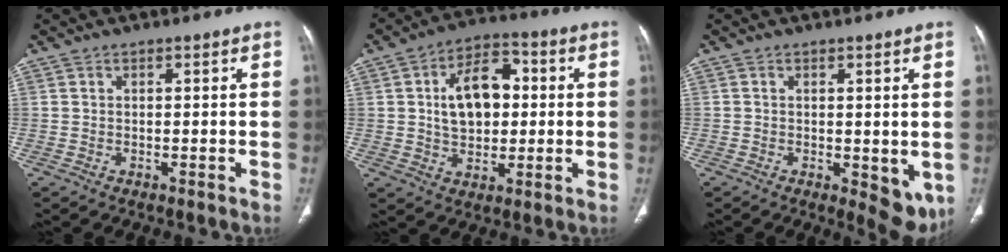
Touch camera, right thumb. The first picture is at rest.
{"total": 12.9, "force": [1.5, 8.4, 9.6], "torque": [-0.128, 0.018, 0.022]}
{"total": 6.6, "force": [-1.1, 3.0, 5.8], "torque": [-0.049, -0.013, -0.007]}